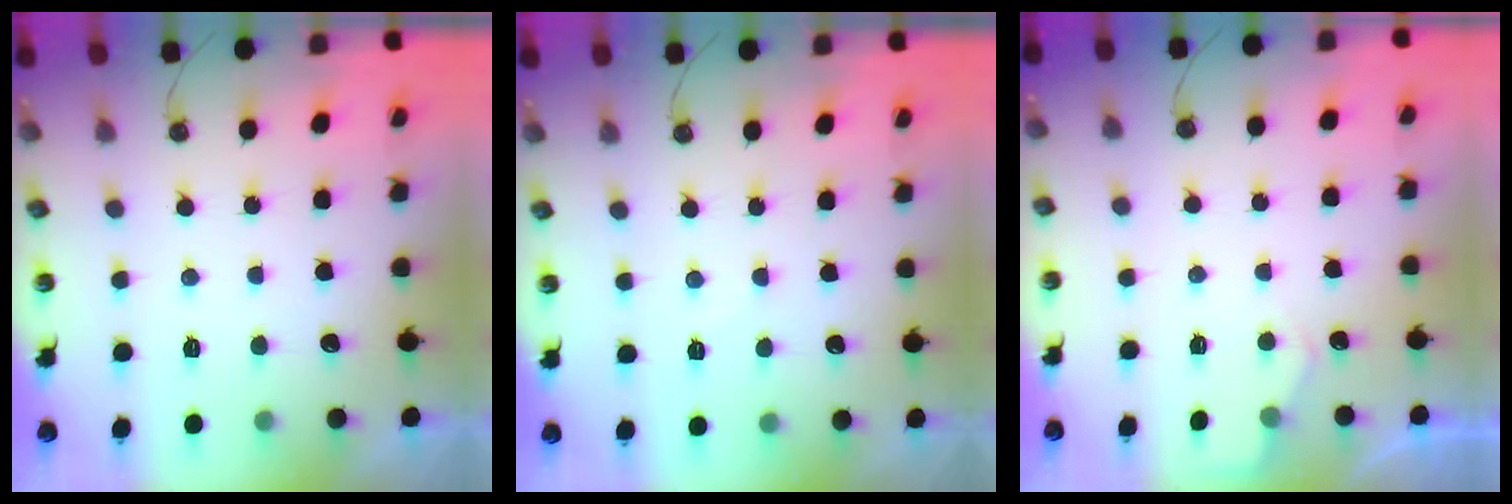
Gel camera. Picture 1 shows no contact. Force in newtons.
{"total": 2.5, "press": 2.5, "slide": 0.4}
{"total": 3.3, "press": 3.2, "slide": 0.5}